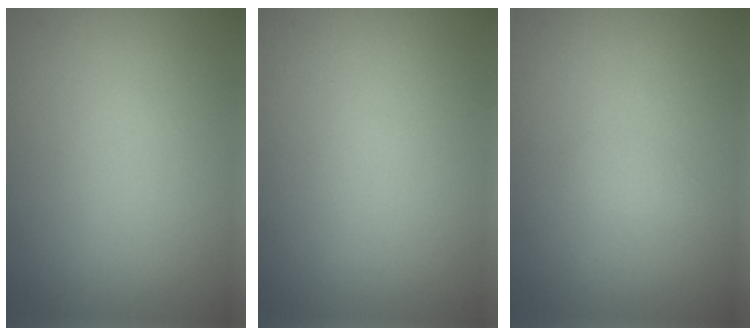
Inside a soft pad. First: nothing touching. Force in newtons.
{"total": 0.0}
{"total": 0.6, "press": 0.6, "slide": 0.0}